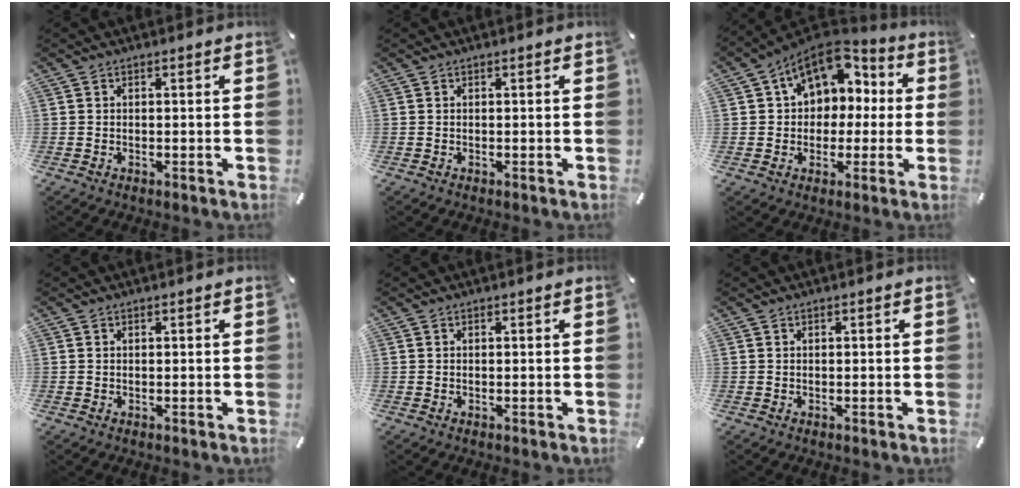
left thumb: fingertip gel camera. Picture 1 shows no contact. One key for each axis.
{"total": 0.0}
{"total": 13.0, "fx": 5.0, "fy": 10.1, "fz": 6.5, "tx": -0.096, "ty": -0.022, "tz": 0.096}
{"total": 0.0}
{"total": 0.0}
{"total": 0.0}